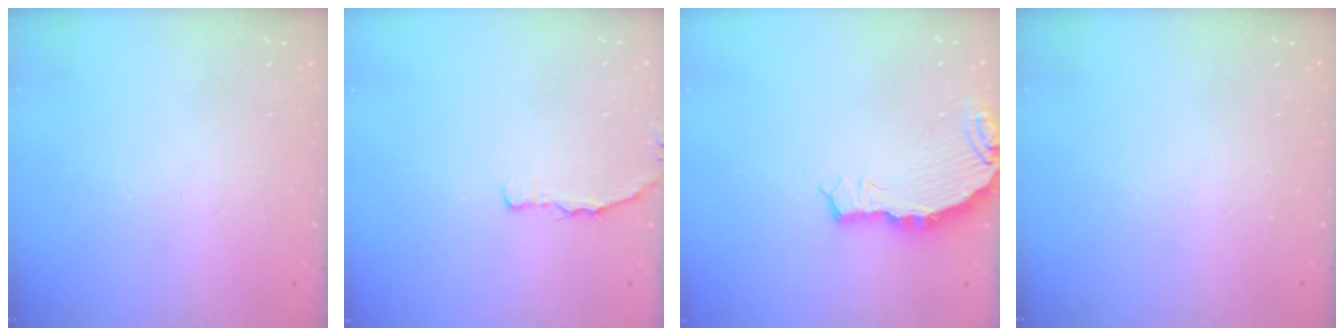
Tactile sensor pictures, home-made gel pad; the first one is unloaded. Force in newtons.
{"total": 2.0, "press": 2.0, "slide": 0.3}
{"total": 5.6, "press": 5.5, "slide": 1.0}
{"total": 0.0}